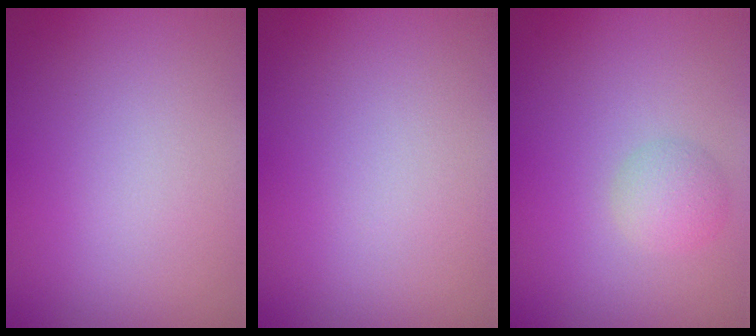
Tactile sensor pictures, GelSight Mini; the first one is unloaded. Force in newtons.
{"total": 0.0}
{"total": 1.7, "press": 1.7, "slide": 0.1}